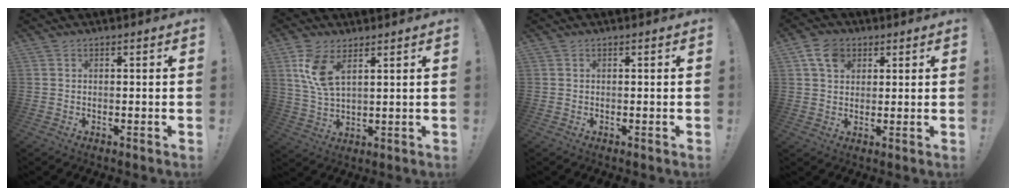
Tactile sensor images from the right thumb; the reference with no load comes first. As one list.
[{"total": 8.9, "force": [4.7, 3.6, 6.7], "torque": [-0.133, -0.016, 0.088]}, {"total": 0.0}, {"total": 7.7, "force": [3.4, 5.6, 4.1], "torque": [-0.064, -0.004, 0.065]}]